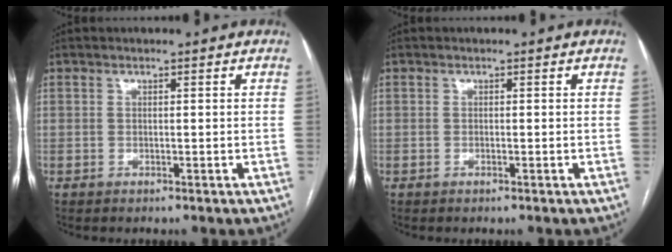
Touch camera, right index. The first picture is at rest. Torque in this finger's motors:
{"motor_torque": [0.05, 0.06, 0.03, 0.01]}